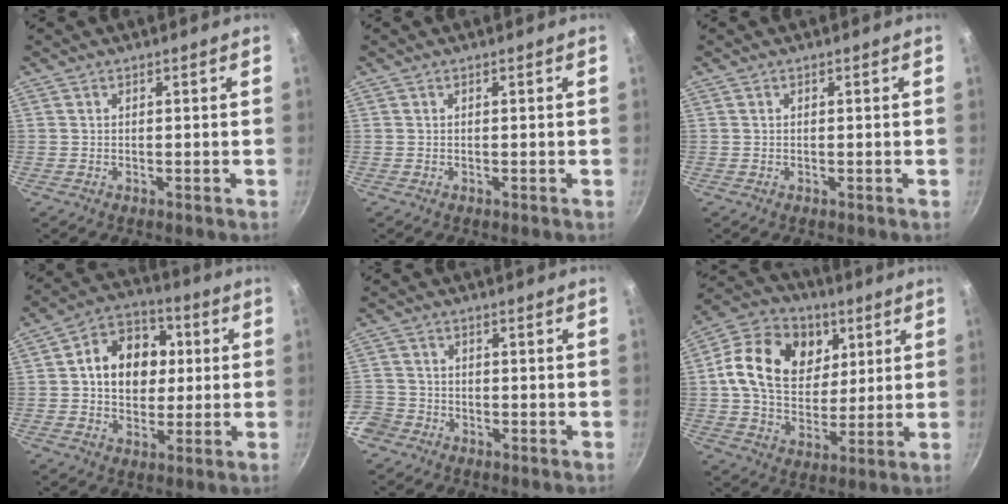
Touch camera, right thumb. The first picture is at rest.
{"total": 0.0}
{"total": 0.0}
{"total": 14.1, "force": [1.8, 11.0, 8.6], "torque": [-0.098, 0.016, 0.016]}
{"total": 7.8, "force": [-3.6, 6.4, 2.6], "torque": [-0.064, 0.039, -0.070]}
{"total": 19.5, "force": [5.4, 14.7, 11.7], "torque": [-0.183, -0.001, 0.083]}